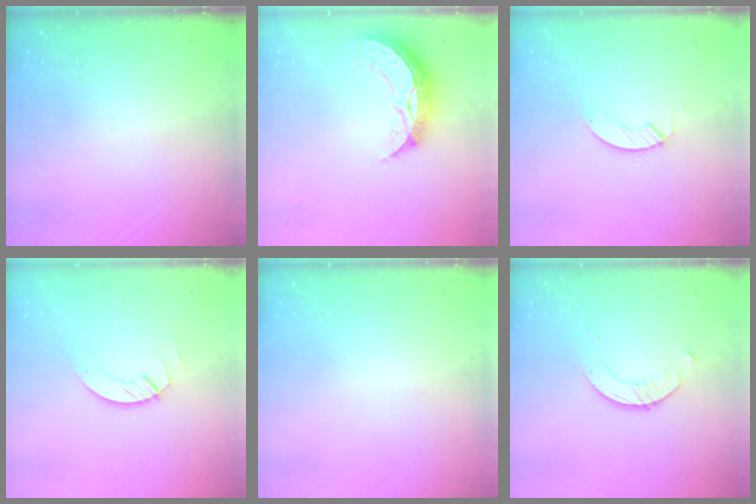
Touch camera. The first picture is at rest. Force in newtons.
{"total": 9.2, "press": 9.2, "slide": 0.7}
{"total": 2.1, "press": 2.1, "slide": 0.2}
{"total": 2.6, "press": 2.6, "slide": 0.3}
{"total": 0.0}
{"total": 2.6, "press": 2.6, "slide": 0.3}